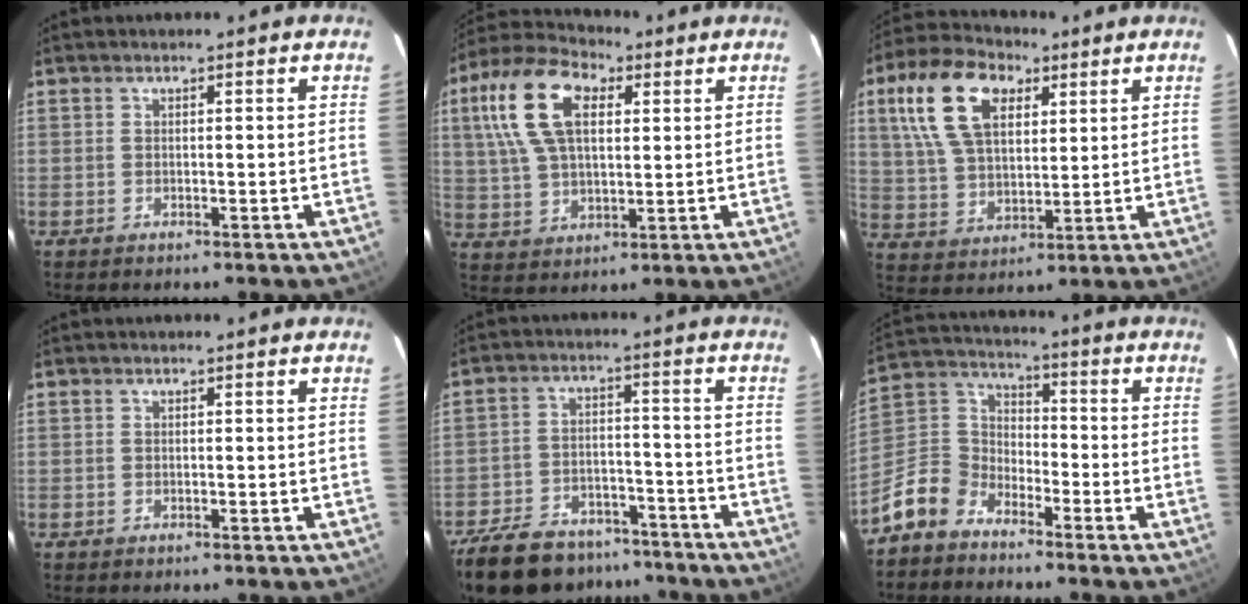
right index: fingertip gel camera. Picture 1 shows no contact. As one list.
[{"total": 15.8, "force": [5.3, 8.7, 12.1], "torque": [-0.252, 0.034, 0.094]}, {"total": 16.3, "force": [6.9, 9.4, 11.4], "torque": [-0.235, 0.036, 0.130]}, {"total": 0.0}, {"total": 20.2, "force": [-16.1, 9.0, 8.1], "torque": [-0.194, 0.009, -0.234]}, {"total": 9.3, "force": [-6.8, 5.9, 2.6], "torque": [-0.071, 0.040, -0.149]}]